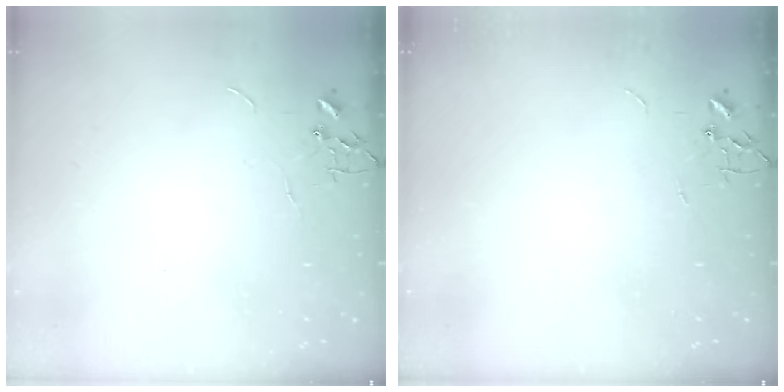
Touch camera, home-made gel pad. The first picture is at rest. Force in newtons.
{"total": 0.0}